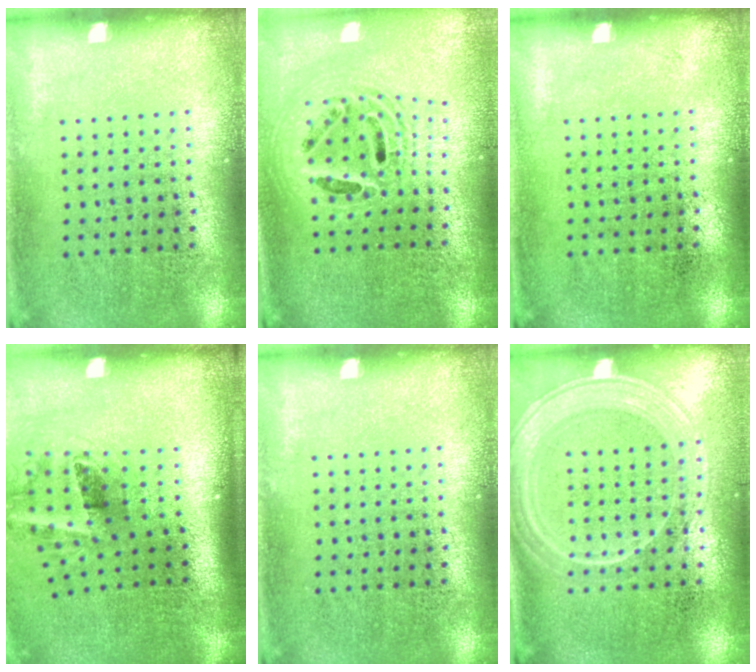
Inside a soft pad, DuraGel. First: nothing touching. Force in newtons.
{"total": 2.0, "press": 1.6, "slide": 1.2}
{"total": 0.0}
{"total": 2.2, "press": 1.3, "slide": 1.7}
{"total": 0.0}
{"total": 2.0, "press": 1.9, "slide": 0.7}